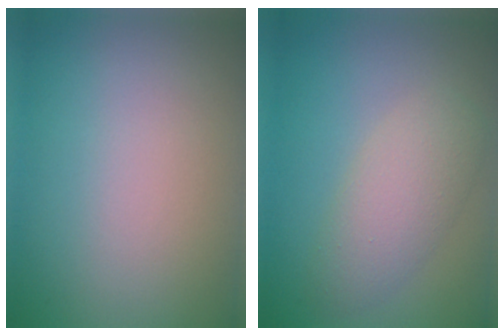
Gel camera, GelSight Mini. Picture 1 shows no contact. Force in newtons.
{"total": 3.8, "press": 3.8, "slide": 0.1}